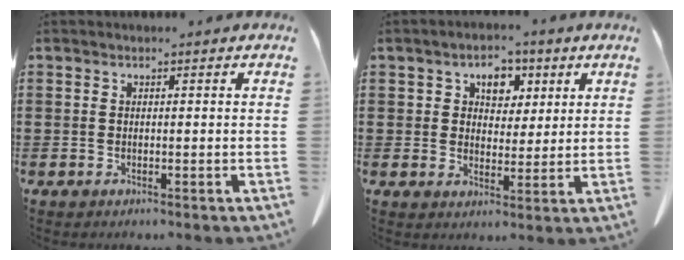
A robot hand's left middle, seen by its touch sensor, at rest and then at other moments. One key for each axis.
{"total": 4.7, "fx": 2.5, "fy": 3.6, "fz": 1.8, "tx": -0.039, "ty": 0.006, "tz": 0.039}